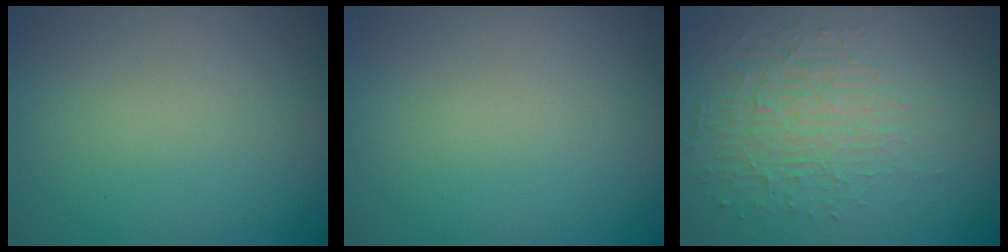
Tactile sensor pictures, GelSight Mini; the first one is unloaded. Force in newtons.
{"total": 0.0}
{"total": 3.7, "press": 3.2, "slide": 1.7}